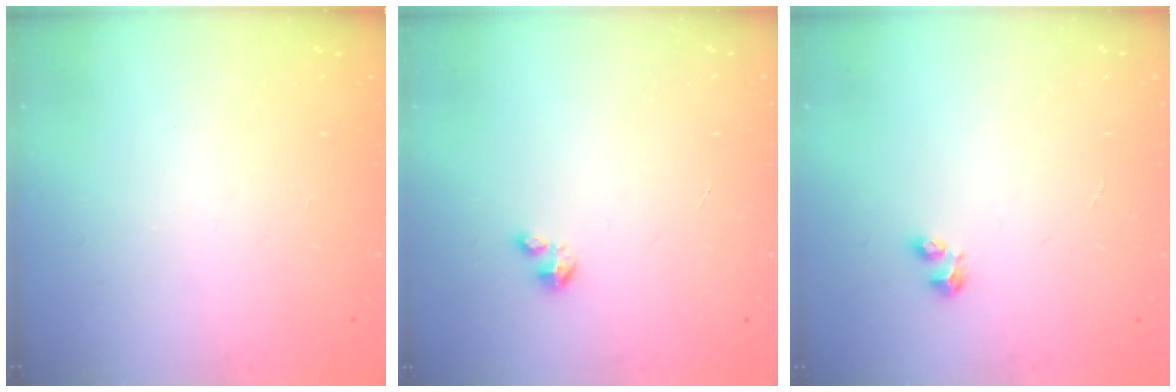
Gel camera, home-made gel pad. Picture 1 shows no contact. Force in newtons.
{"total": 1.2, "press": 1.2, "slide": 0.2}
{"total": 2.9, "press": 2.8, "slide": 0.6}